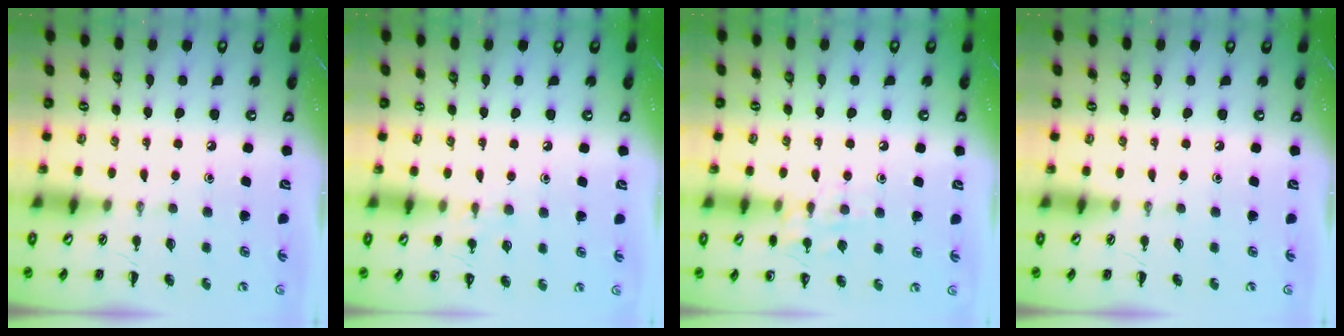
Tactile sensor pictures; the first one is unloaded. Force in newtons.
{"total": 7.1, "press": 6.8, "slide": 2.2}
{"total": 8.7, "press": 8.6, "slide": 1.4}
{"total": 0.0}